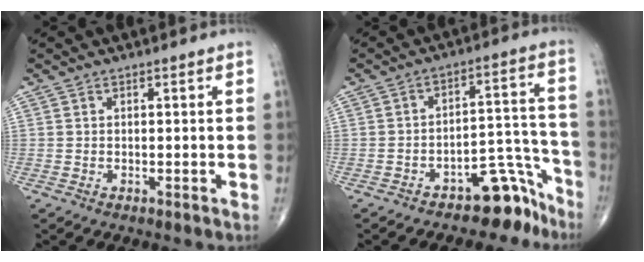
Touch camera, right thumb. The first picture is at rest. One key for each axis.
{"total": 9.0, "fx": -7.1, "fy": 4.2, "fz": 3.7, "tx": -0.001, "ty": 0.107, "tz": -0.107}